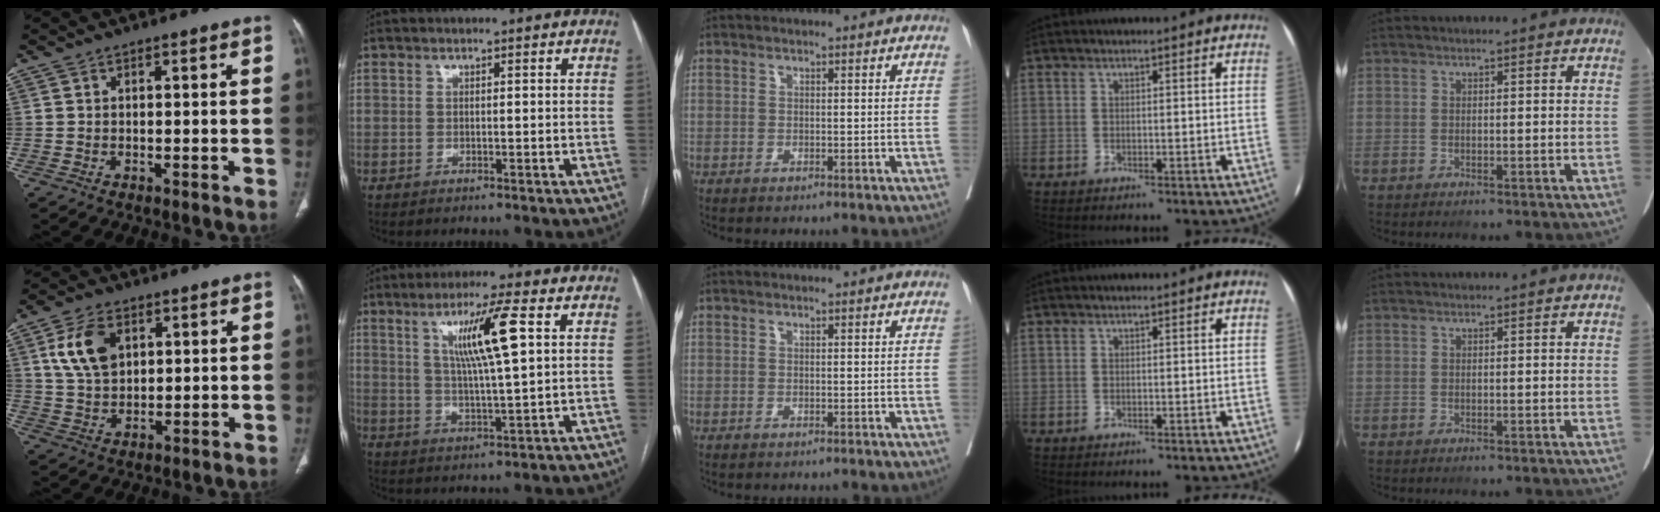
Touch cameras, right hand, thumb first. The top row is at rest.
{"thumb": {"total": 9.3, "force": [3.4, 5.9, 6.4], "torque": [-0.111, -0.009, 0.071]}, "index": {"total": 9.8, "force": [3.1, -0.1, 9.3], "torque": [-0.168, 0.002, 0.056]}, "middle": {"total": 1.5, "force": [-1.4, 0.5, 0.4], "torque": [-0.010, -0.004, -0.019]}}